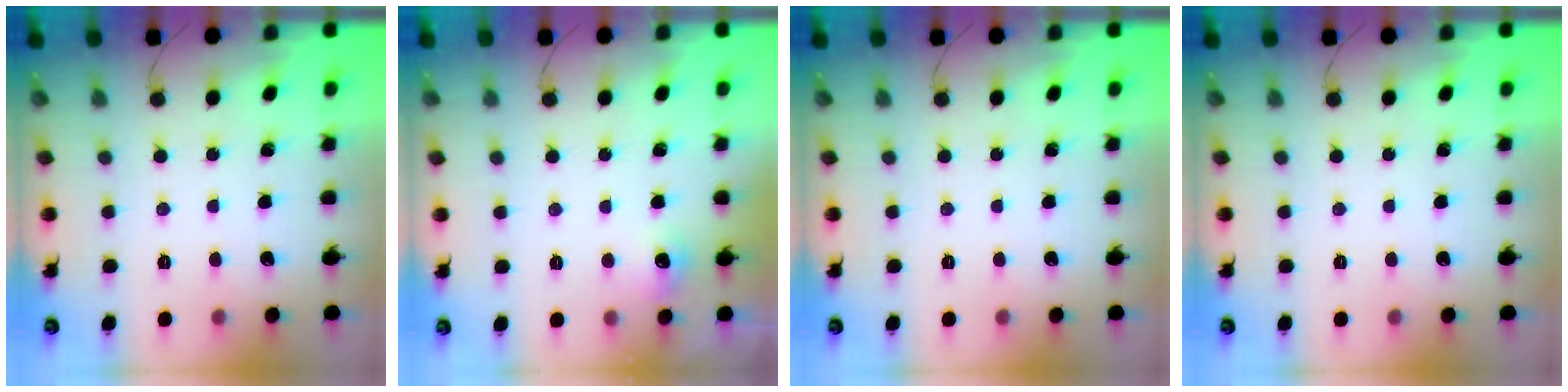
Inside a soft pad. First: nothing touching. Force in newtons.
{"total": 5.4, "press": 5.2, "slide": 1.4}
{"total": 0.0}
{"total": 0.0}